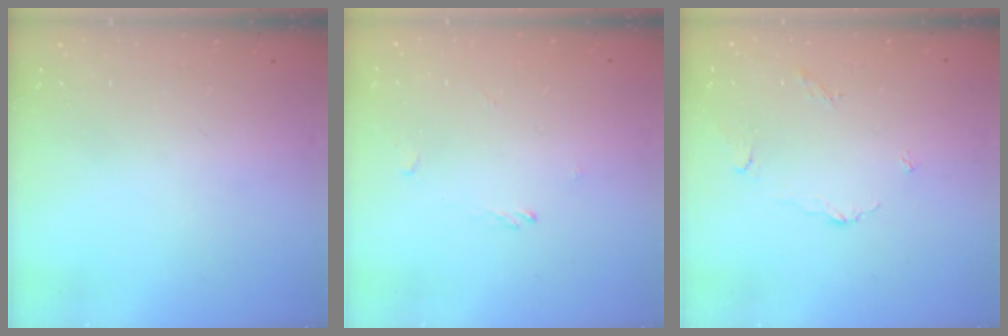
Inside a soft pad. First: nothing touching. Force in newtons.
{"total": 0.6, "press": 0.3, "slide": 0.5}
{"total": 3.8, "press": 3.7, "slide": 0.4}